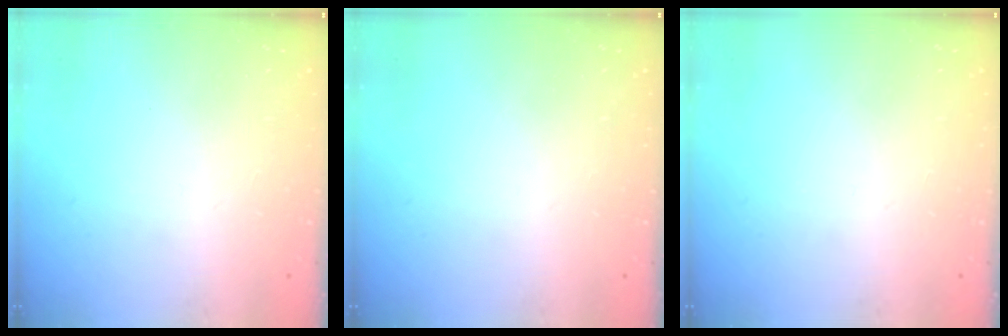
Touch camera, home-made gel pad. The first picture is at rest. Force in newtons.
{"total": 0.0}
{"total": 0.0}